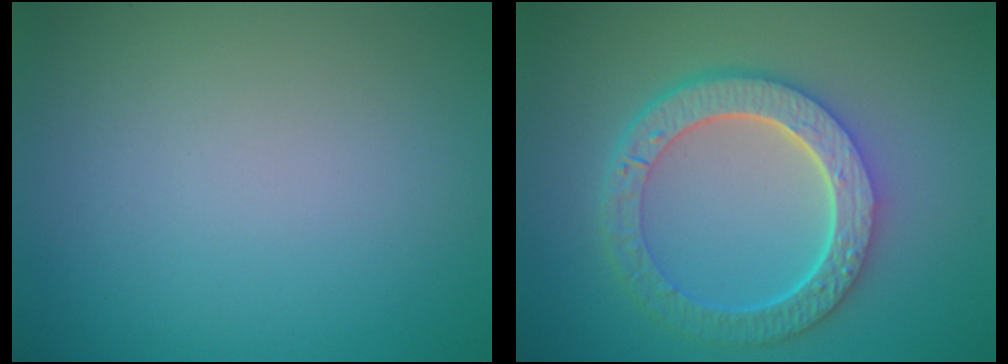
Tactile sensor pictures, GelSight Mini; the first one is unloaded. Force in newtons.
{"total": 6.3, "press": 4.9, "slide": 4.0}